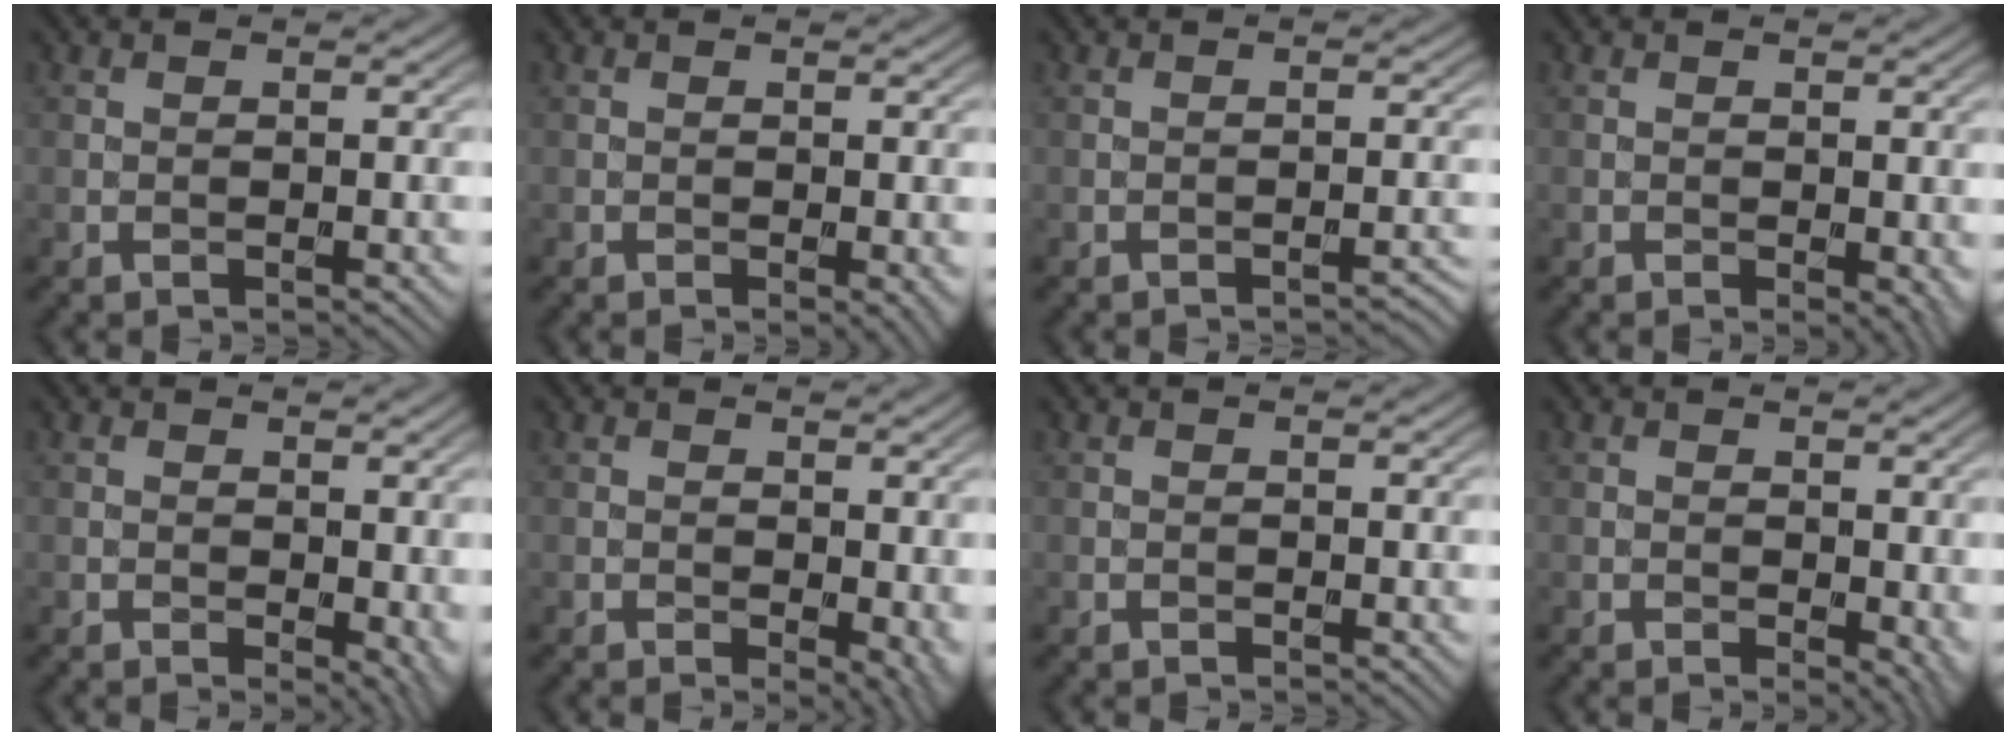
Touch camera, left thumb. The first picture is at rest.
{"total": 0.8, "force": [-0.2, 0.1, 0.8], "torque": [-0.009, -0.004, -0.003]}
{"total": 1.4, "force": [-1.3, 0.1, 0.6], "torque": [-0.004, 0.009, -0.020]}
{"total": 1.5, "force": [-0.3, 0.8, 1.2], "torque": [-0.012, -0.005, -0.001]}
{"total": 3.4, "force": [-0.1, 2.1, 2.6], "torque": [-0.023, -0.007, 0.001]}
{"total": 3.5, "force": [-0.3, 2.0, 2.9], "torque": [-0.028, -0.005, -0.001]}
{"total": 0.0}
{"total": 3.0, "force": [-0.1, 1.9, 2.3], "torque": [-0.021, -0.006, 0.001]}